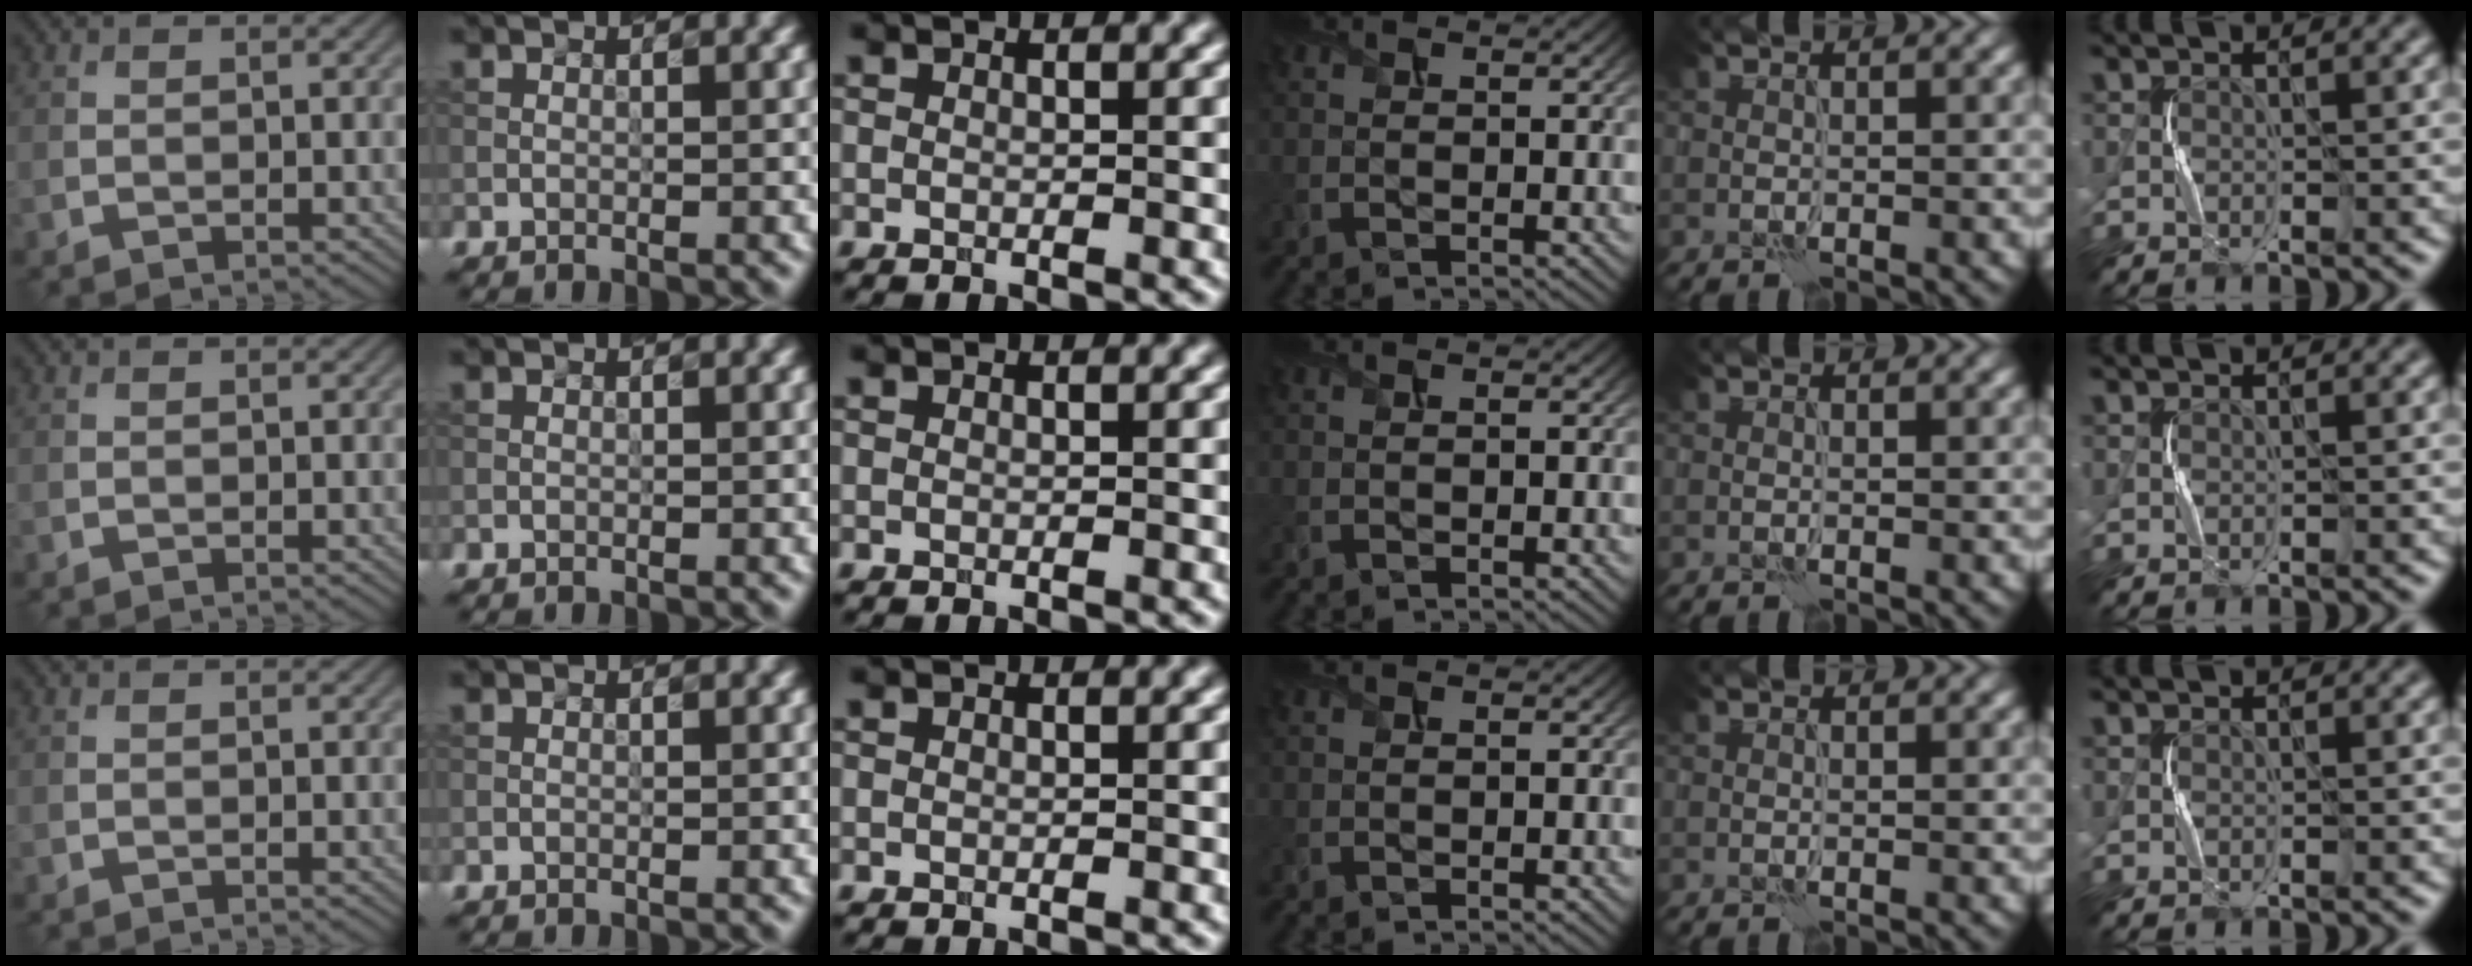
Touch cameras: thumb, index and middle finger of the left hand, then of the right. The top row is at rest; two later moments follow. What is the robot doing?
{"motion": "squeeze", "object": "stress ball aka squeeze ball"}